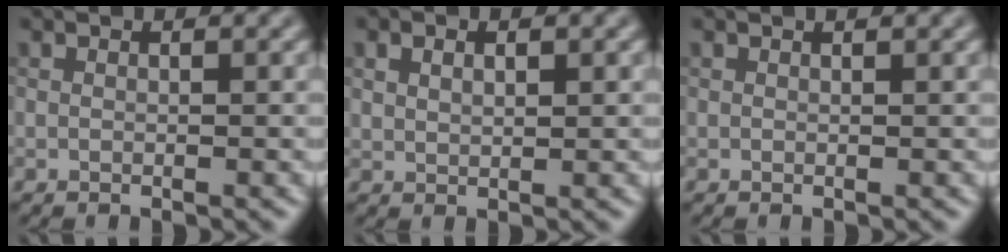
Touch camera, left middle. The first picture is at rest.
{"total": 0.7, "force": [0.2, 0.2, 0.6], "torque": [-0.021, 0.003, 0.020]}
{"total": 0.8, "force": [0.6, 0.3, 0.4], "torque": [0.001, 0.003, 0.000]}